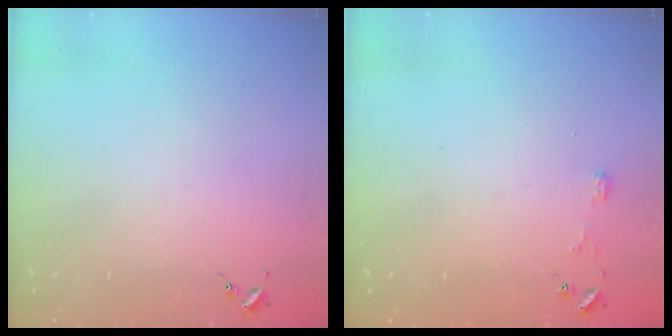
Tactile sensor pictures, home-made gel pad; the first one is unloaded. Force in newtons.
{"total": 2.8, "press": 2.8, "slide": 0.2}